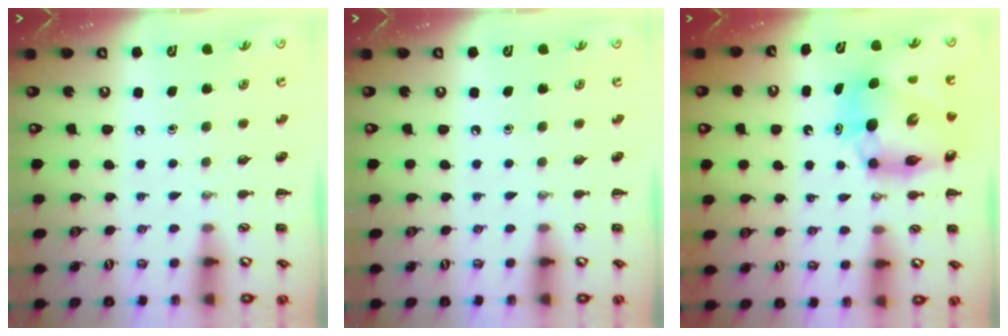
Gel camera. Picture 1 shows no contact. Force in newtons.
{"total": 0.0}
{"total": 11.2, "press": 10.7, "slide": 3.3}